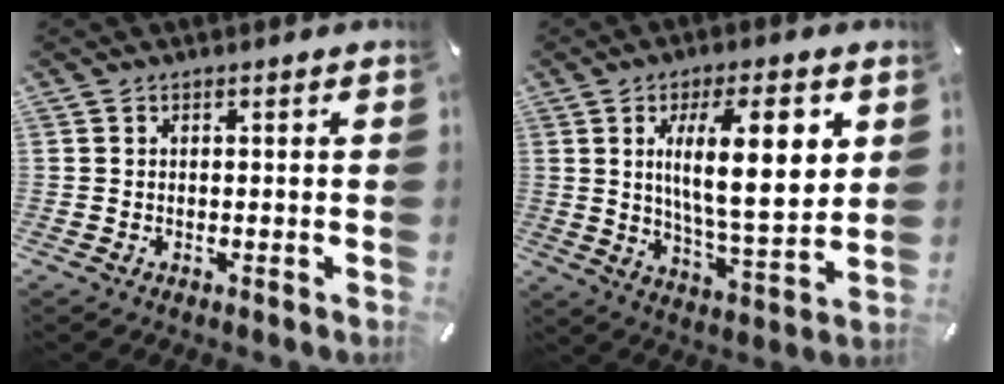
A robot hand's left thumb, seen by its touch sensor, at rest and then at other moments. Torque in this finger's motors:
{"motor_torque": [2.36, 2.65, 1.46, -1.31, 0.25]}